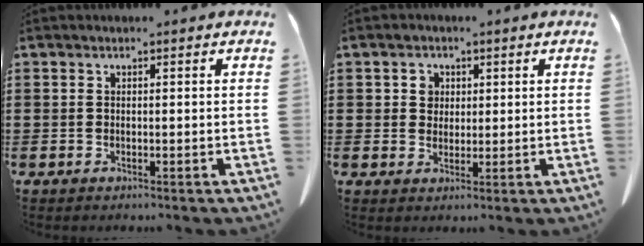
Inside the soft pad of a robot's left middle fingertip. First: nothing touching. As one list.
[{"total": 2.8, "force": [1.1, 2.4, 0.8], "torque": [-0.017, 0.007, 0.017]}]